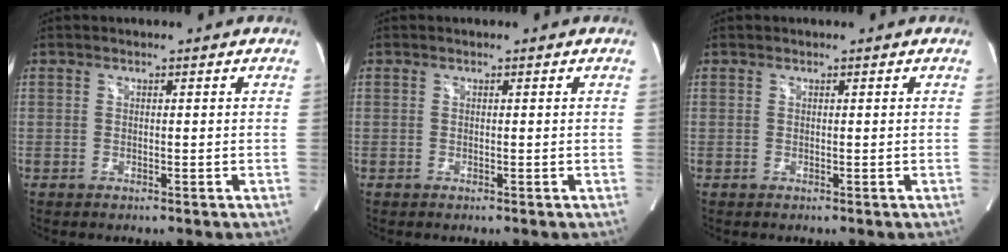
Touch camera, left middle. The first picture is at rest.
{"total": 0.0}
{"total": 0.0}